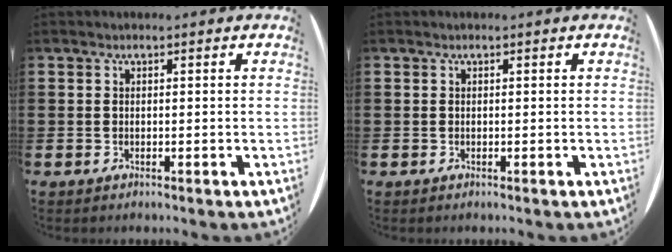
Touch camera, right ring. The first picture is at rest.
{"total": 0.0}